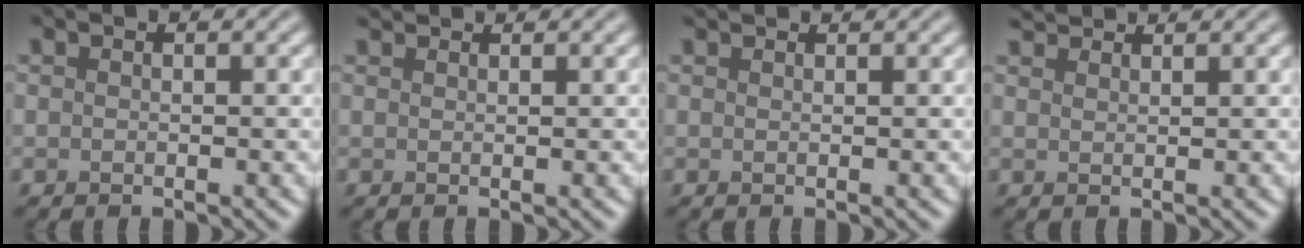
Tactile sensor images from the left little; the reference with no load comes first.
{"total": 1.7, "force": [1.6, 0.1, 0.4], "torque": [-0.012, 0.002, 0.020]}
{"total": 1.5, "force": [1.4, 0.2, 0.5], "torque": [-0.010, -0.001, 0.011]}
{"total": 2.4, "force": [2.3, 0.2, 0.5], "torque": [-0.012, 0.005, 0.037]}